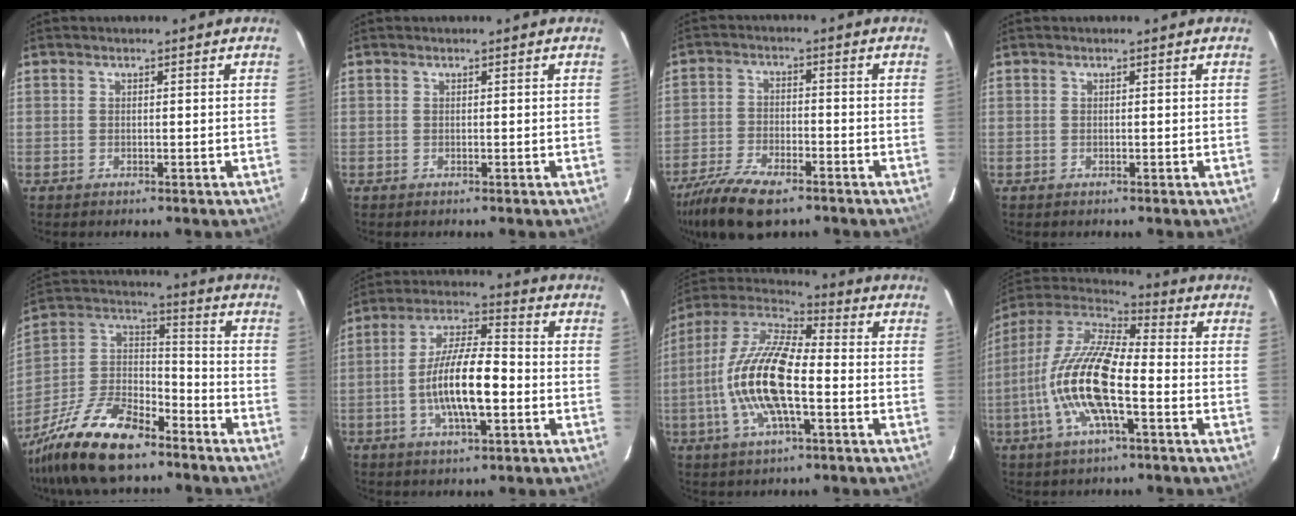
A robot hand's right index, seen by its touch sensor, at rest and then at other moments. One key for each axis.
{"total": 0.0}
{"total": 12.8, "fx": -9.5, "fy": 4.7, "fz": 7.2, "tx": -0.176, "ty": -0.024, "tz": -0.177}
{"total": 0.0}
{"total": 19.7, "fx": -13.7, "fy": 8.3, "fz": 11.4, "tx": -0.249, "ty": 0.007, "tz": -0.248}
{"total": 12.9, "fx": -2.9, "fy": 3.6, "fz": 12.1, "tx": -0.234, "ty": 0.004, "tz": -0.056}
{"total": 17.1, "fx": -3.5, "fy": 5.8, "fz": 15.7, "tx": -0.315, "ty": 0.001, "tz": -0.079}
{"total": 17.4, "fx": -4.6, "fy": 5.2, "fz": 16.0, "tx": -0.321, "ty": -0.003, "tz": -0.100}